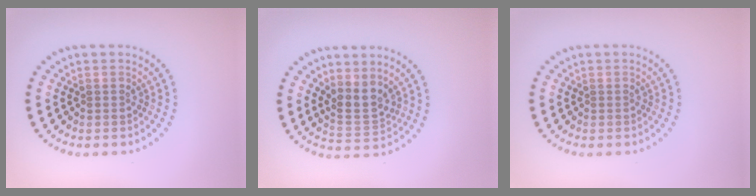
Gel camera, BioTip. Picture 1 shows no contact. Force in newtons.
{"total": 2.8, "press": 2.4, "slide": 1.4}
{"total": 0.0}